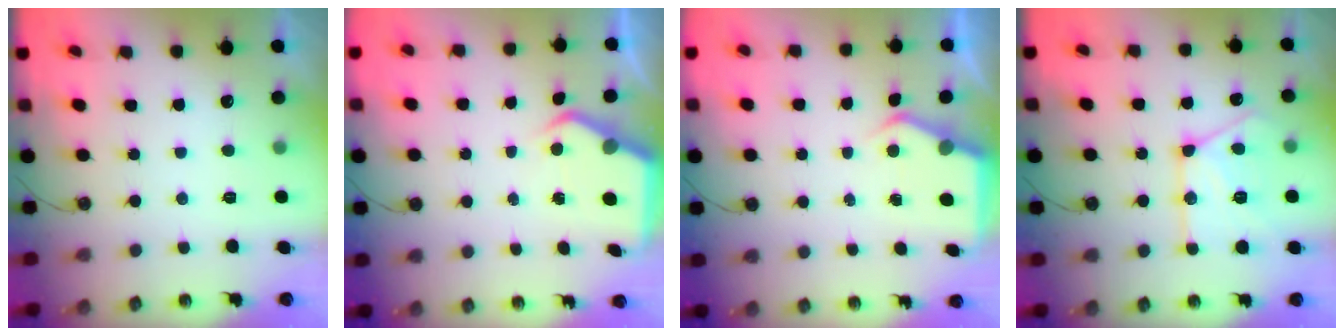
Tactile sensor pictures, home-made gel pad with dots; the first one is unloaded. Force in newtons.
{"total": 5.4, "press": 5.4, "slide": 0.4}
{"total": 4.2, "press": 4.1, "slide": 0.5}
{"total": 17.1, "press": 17.0, "slide": 1.4}